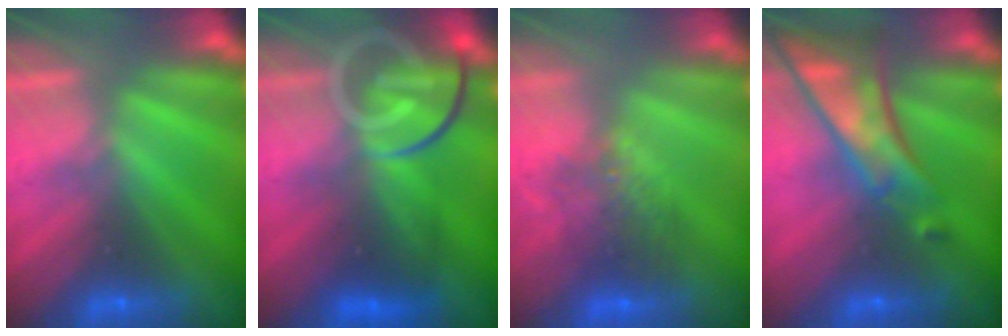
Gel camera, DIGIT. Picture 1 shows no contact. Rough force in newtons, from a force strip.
{"total": 9.4}
{"total": 9.3}
{"total": 5.8}